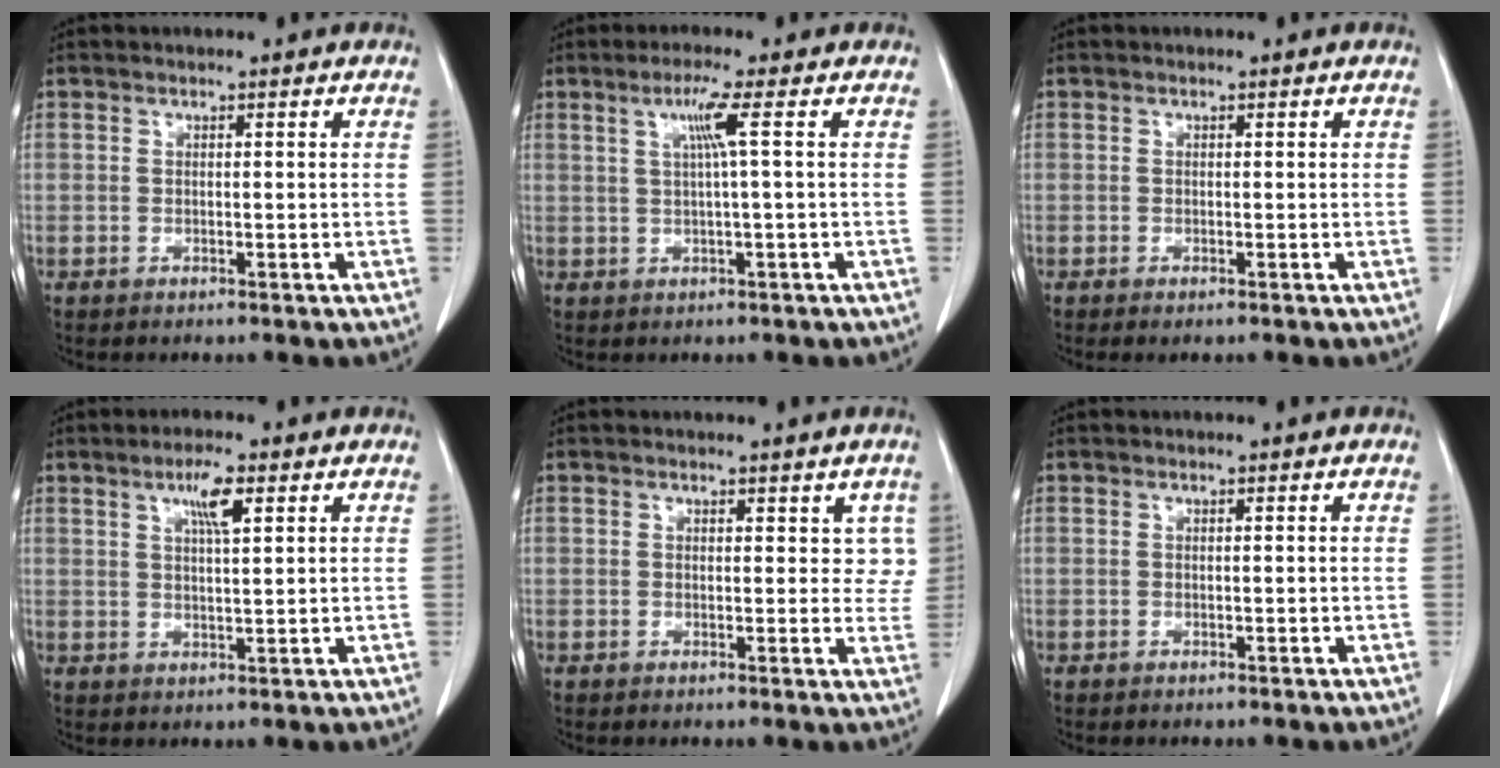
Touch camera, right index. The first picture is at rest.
{"total": 3.6, "force": [0.9, -0.8, 3.4], "torque": [-0.069, 0.005, 0.017]}
{"total": 0.6, "force": [-0.4, 0.2, 0.4], "torque": [-0.006, -0.002, -0.005]}
{"total": 4.5, "force": [2.2, 0.5, 3.8], "torque": [-0.069, 0.001, 0.039]}
{"total": 3.3, "force": [1.7, 2.1, 1.8], "torque": [0.003, -0.001, 0.017]}
{"total": 0.0}